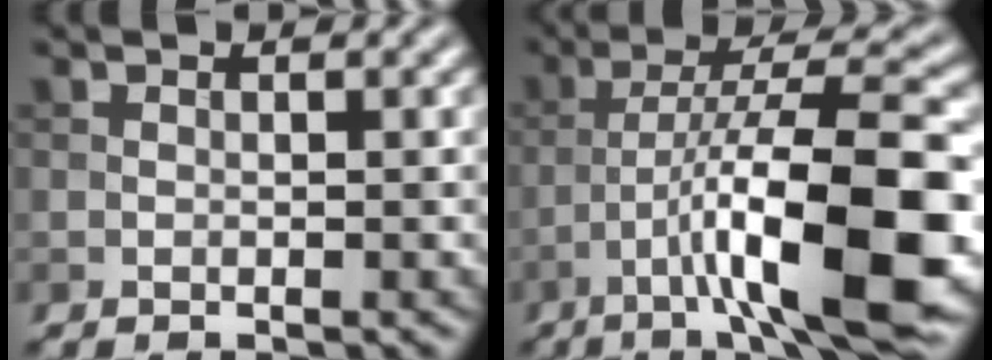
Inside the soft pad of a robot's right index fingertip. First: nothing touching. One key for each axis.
{"total": 13.3, "fx": -4.9, "fy": 2.8, "fz": 12.1, "tx": -0.194, "ty": 0.015, "tz": -0.072}